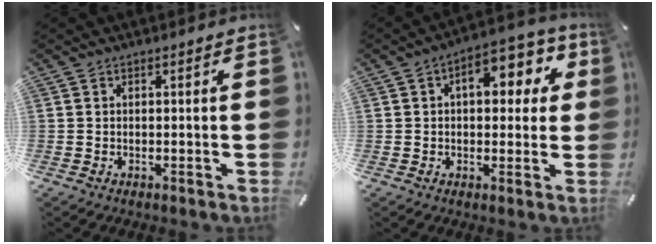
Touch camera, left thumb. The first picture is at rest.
{"total": 10.8, "force": [3.1, 6.3, 8.2], "torque": [-0.099, -0.004, 0.044]}